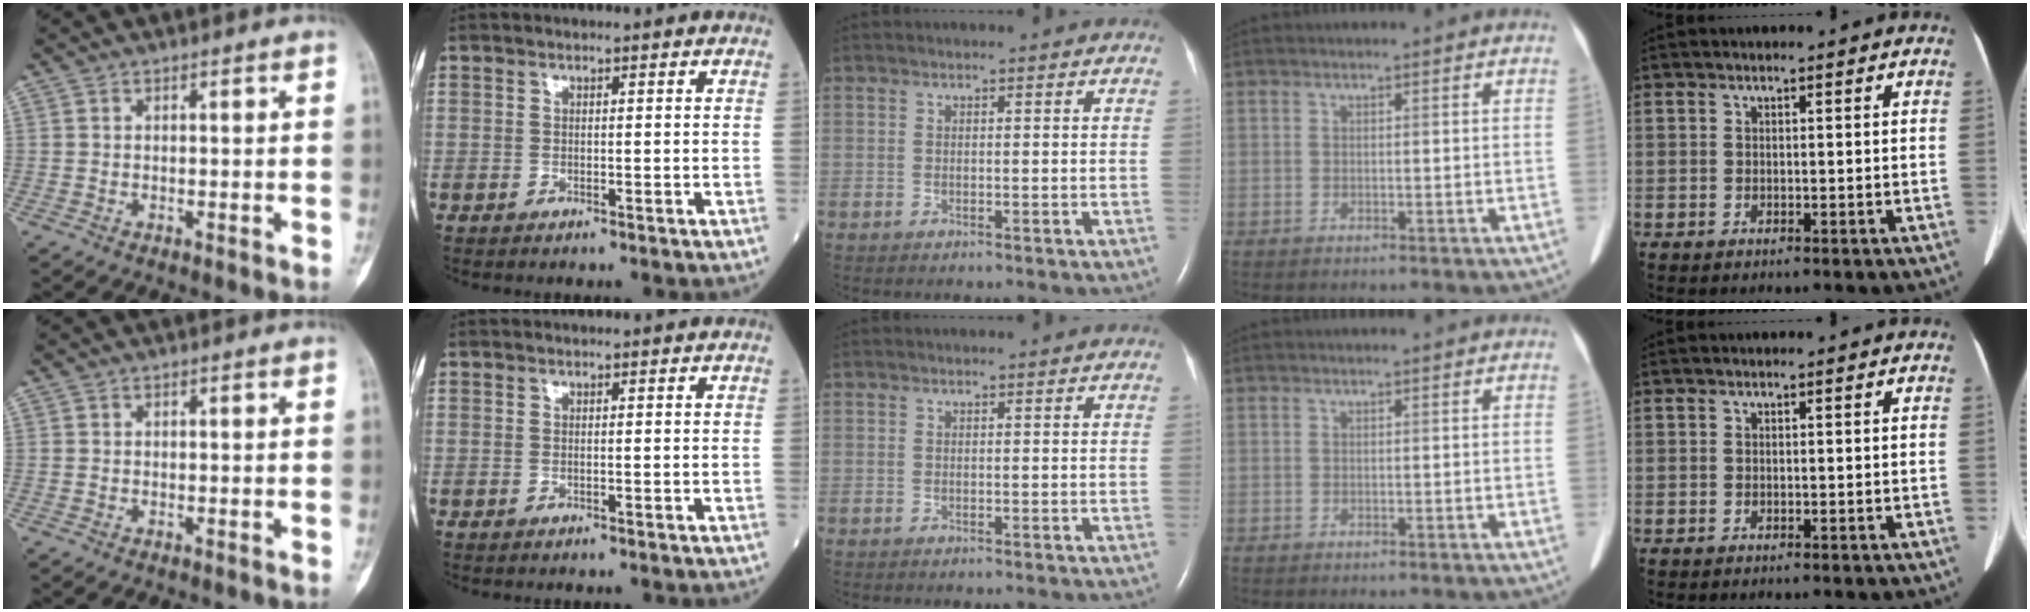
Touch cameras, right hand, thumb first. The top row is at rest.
{}